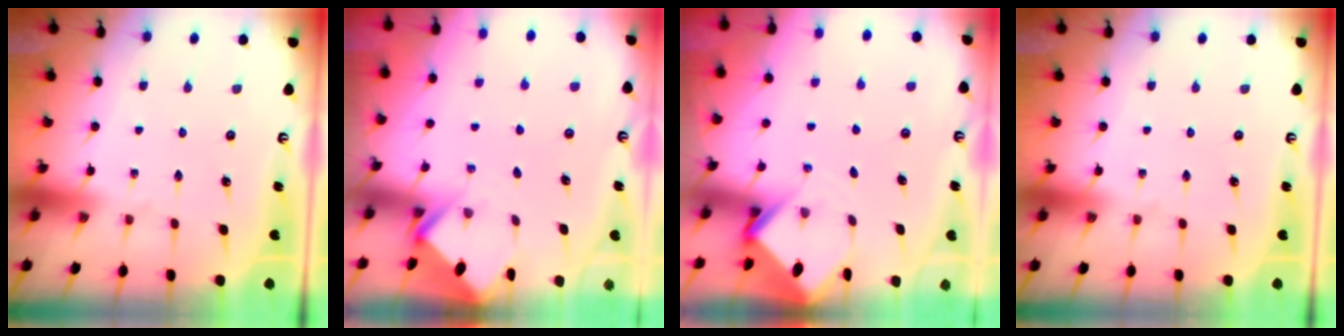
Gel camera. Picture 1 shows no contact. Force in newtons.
{"total": 2.9, "press": 2.9, "slide": 0.2}
{"total": 3.4, "press": 3.4, "slide": 0.2}
{"total": 0.0}